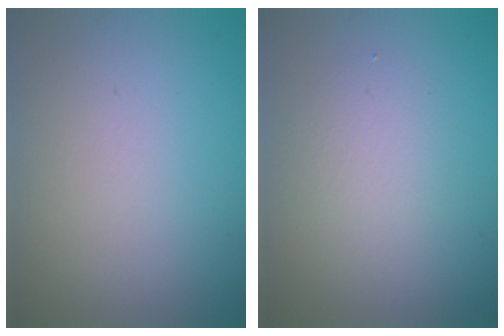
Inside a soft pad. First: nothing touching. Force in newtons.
{"total": 2.1, "press": 2.1, "slide": 0.1}